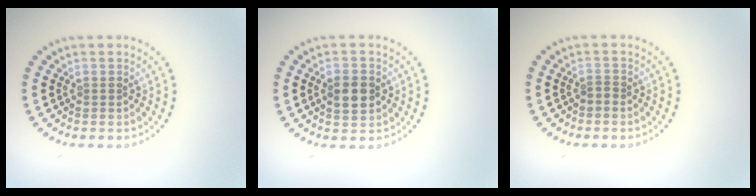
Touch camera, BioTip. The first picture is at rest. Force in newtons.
{"total": 3.0, "press": 3.0, "slide": 0.1}
{"total": 0.6, "press": 0.4, "slide": 0.5}